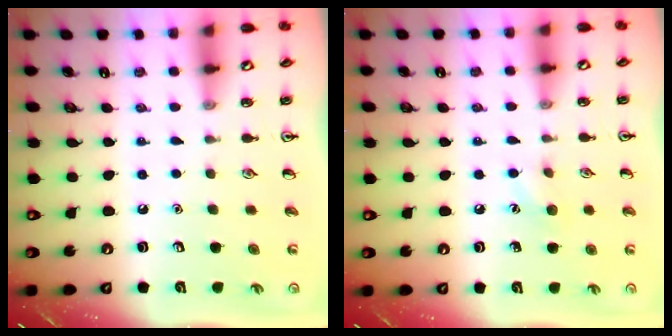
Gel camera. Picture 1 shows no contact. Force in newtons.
{"total": 6.5, "press": 6.3, "slide": 1.6}